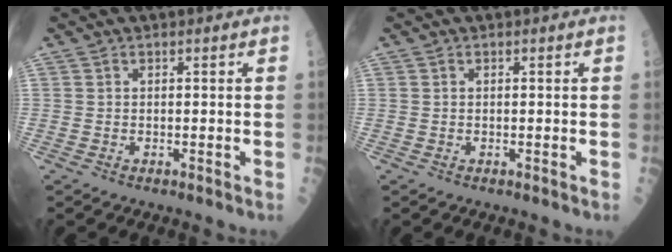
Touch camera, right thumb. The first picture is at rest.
{"total": 0.0}